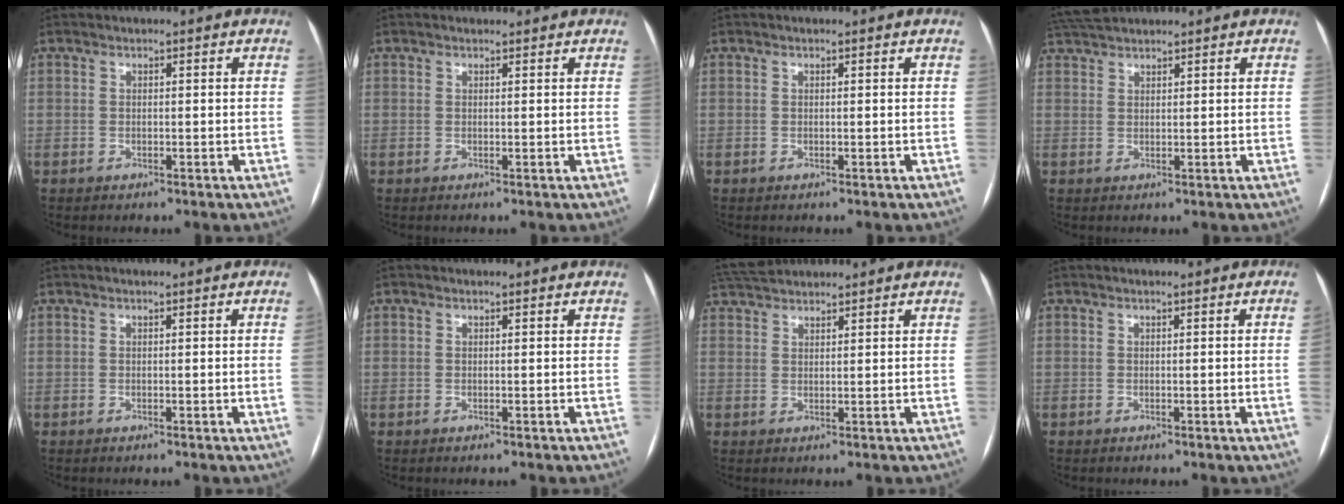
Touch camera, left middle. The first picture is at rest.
{"total": 1.4, "force": [1.3, 0.4, 0.1], "torque": [-0.007, 0.013, 0.019]}
{"total": 0.0}
{"total": 4.9, "force": [4.7, 0.6, 1.5], "torque": [-0.033, 0.034, 0.091]}
{"total": 0.9, "force": [-0.1, -0.4, 0.8], "torque": [-0.006, 0.001, -0.004]}
{"total": 0.0}
{"total": 5.3, "force": [5.1, 0.8, 1.3], "torque": [-0.030, 0.035, 0.097]}
{"total": 1.7, "force": [-0.2, -0.8, 1.5], "torque": [-0.017, 0.000, -0.003]}